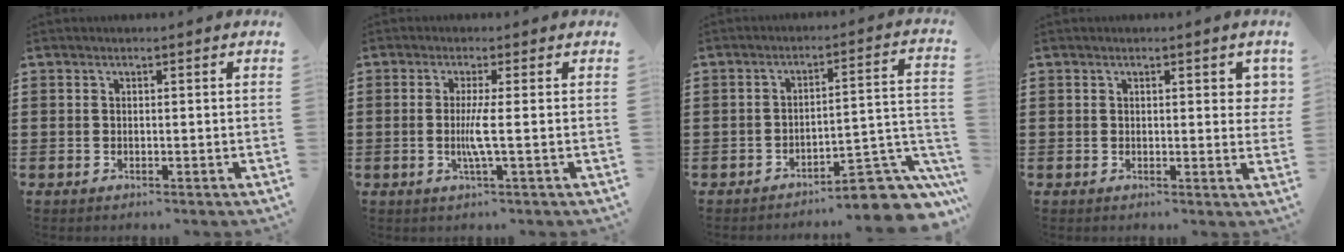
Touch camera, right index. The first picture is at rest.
{"total": 4.0, "force": [-0.4, -0.3, 3.9], "torque": [-0.079, -0.011, -0.014]}
{"total": 8.6, "force": [-6.9, 2.0, 4.7], "torque": [-0.053, 0.012, -0.126]}
{"total": 1.9, "force": [0.6, 0.8, 1.6], "torque": [-0.016, -0.001, 0.007]}